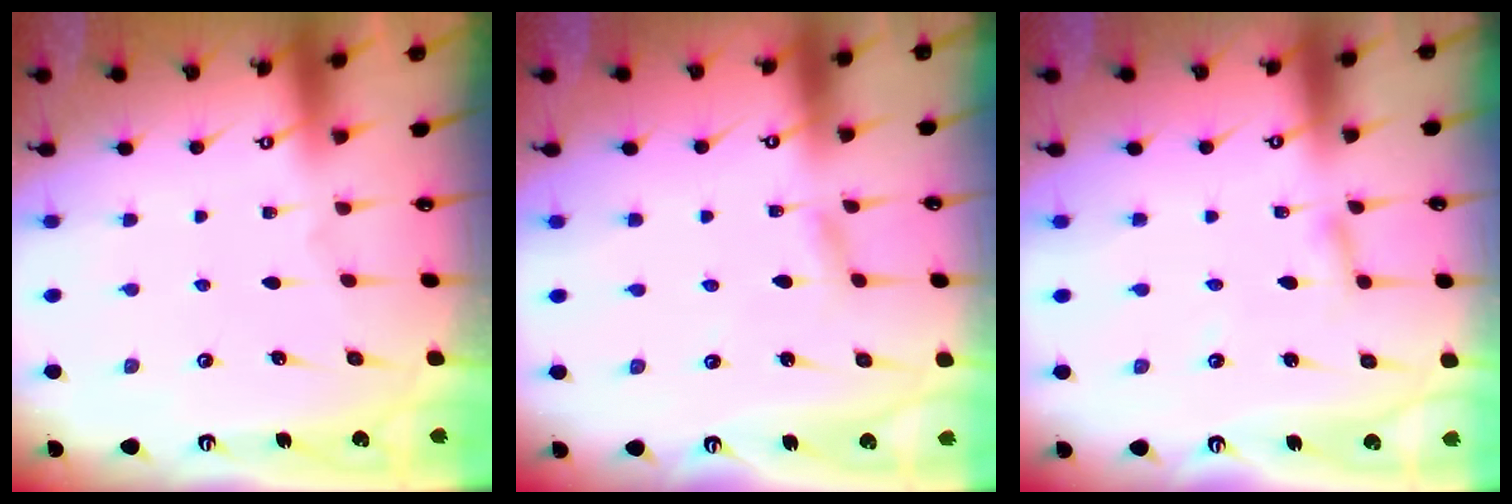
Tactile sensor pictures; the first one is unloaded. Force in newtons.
{"total": 1.9, "press": 1.9, "slide": 0.1}
{"total": 2.7, "press": 2.7, "slide": 0.3}